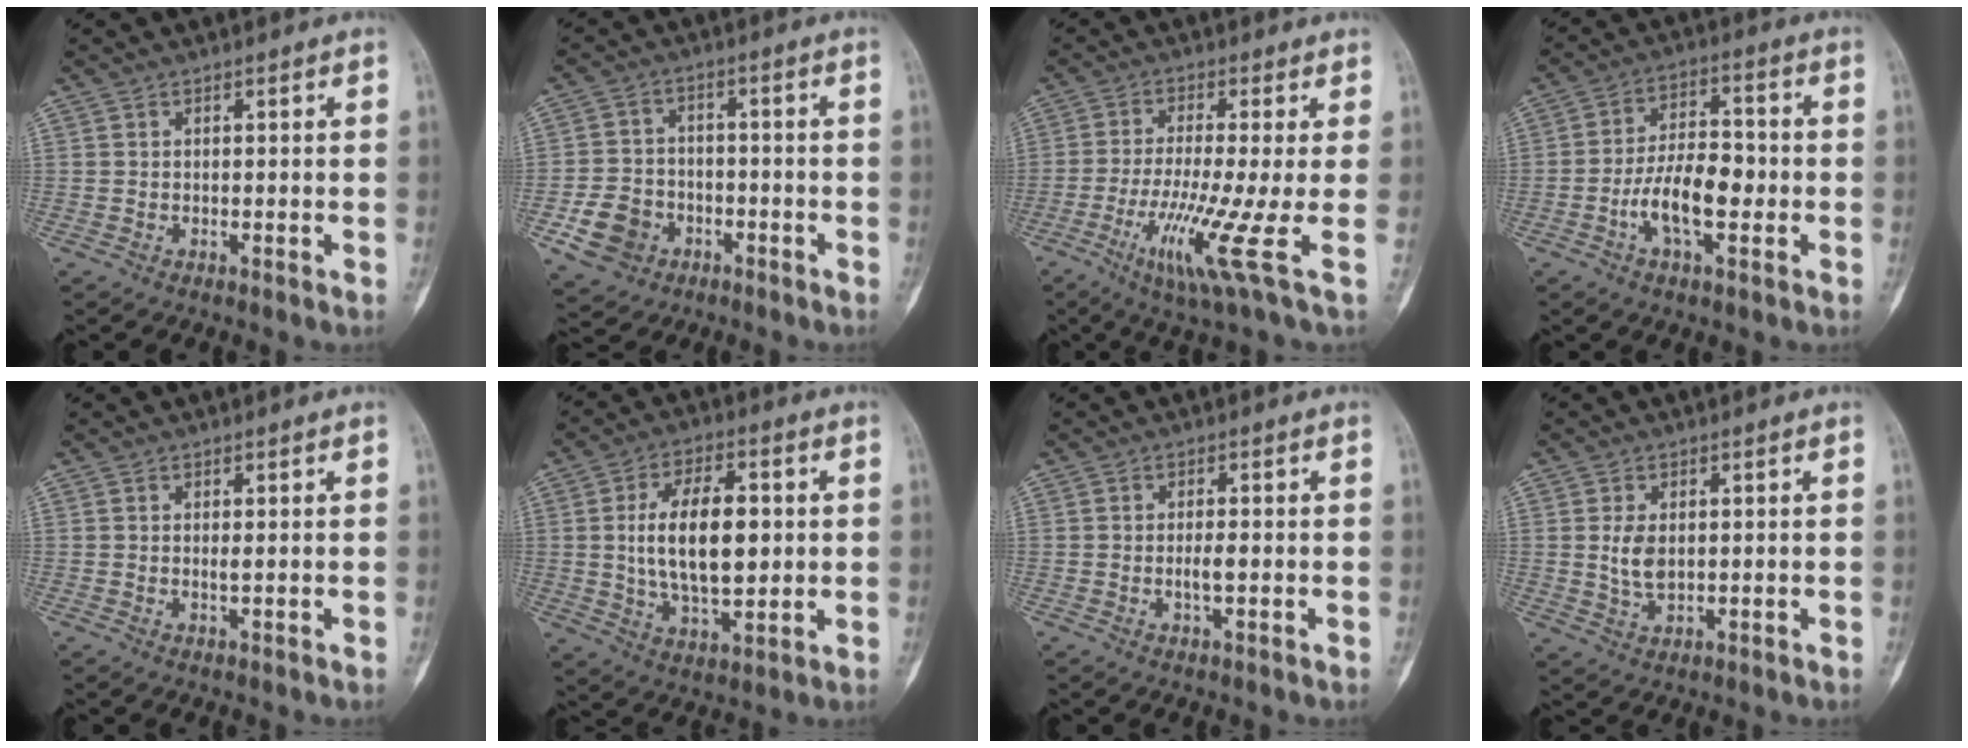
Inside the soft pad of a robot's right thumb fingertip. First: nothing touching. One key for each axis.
{"total": 8.8, "fx": -3.7, "fy": 7.1, "fz": 3.6, "tx": -0.048, "ty": 0.026, "tz": -0.059}
{"total": 11.1, "fx": -3.3, "fy": -0.1, "fz": 10.6, "tx": -0.219, "ty": -0.019, "tz": -0.065}
{"total": 10.8, "fx": -2.7, "fy": 5.1, "fz": 9.1, "tx": -0.151, "ty": 0.027, "tz": -0.052}
{"total": 0.7, "fx": 0.1, "fy": 0.1, "fz": 0.7, "tx": -0.017, "ty": -0.003, "tz": 0.003}
{"total": 15.3, "fx": 1.3, "fy": 7.8, "fz": 13.1, "tx": -0.205, "ty": -0.002, "tz": 0.025}
{"total": 2.4, "fx": -0.4, "fy": 0.7, "fz": 2.3, "tx": -0.045, "ty": 0.000, "tz": -0.007}
{"total": 4.9, "fx": 0.5, "fy": 2.9, "fz": 3.9, "tx": -0.075, "ty": -0.008, "tz": 0.015}